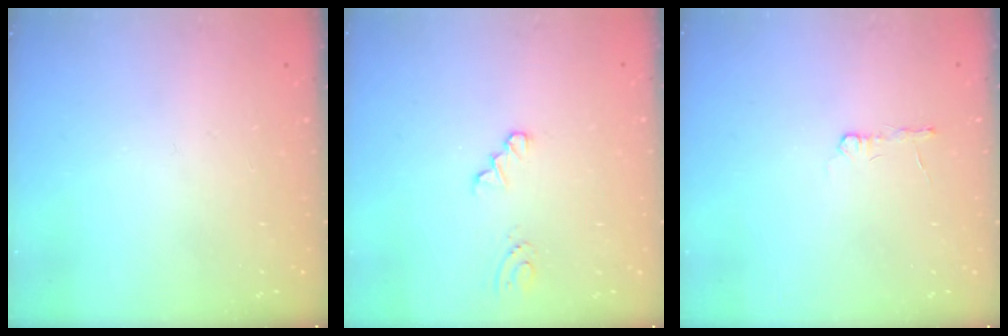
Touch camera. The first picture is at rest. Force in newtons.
{"total": 0.0}
{"total": 2.7, "press": 2.7, "slide": 0.4}